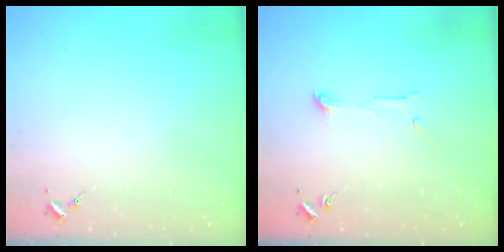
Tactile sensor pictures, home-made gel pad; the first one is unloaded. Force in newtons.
{"total": 5.4, "press": 5.4, "slide": 0.4}